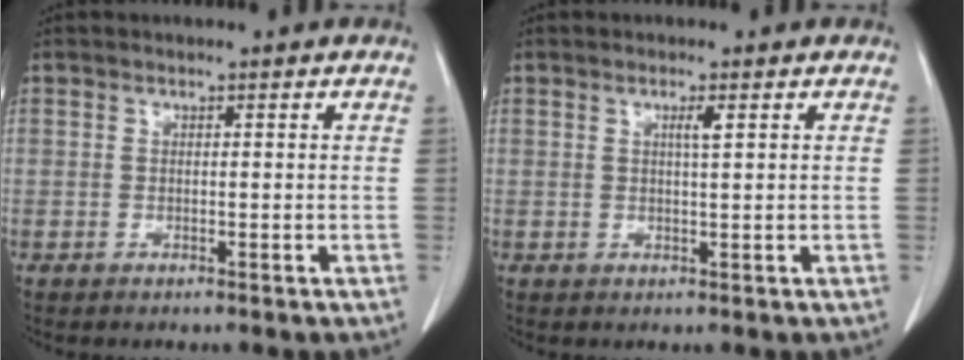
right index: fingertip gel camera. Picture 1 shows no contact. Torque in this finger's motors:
{"motor_torque": [0.25, 0.20, 0.06, 0.03]}